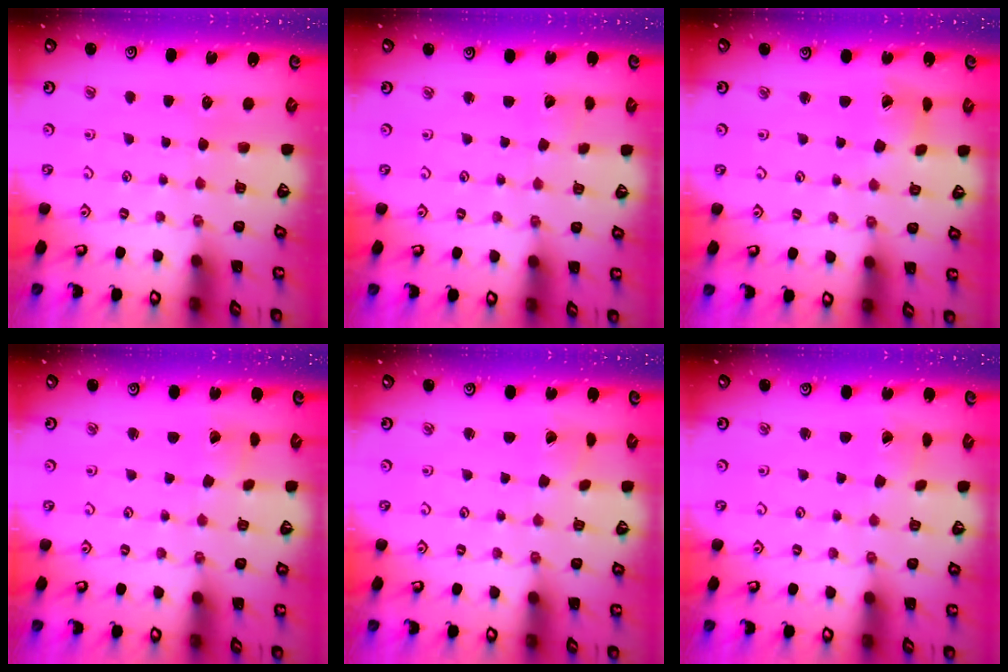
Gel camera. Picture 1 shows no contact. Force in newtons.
{"total": 1.8, "press": 1.8, "slide": 0.2}
{"total": 2.7, "press": 2.6, "slide": 0.4}
{"total": 1.5, "press": 1.5, "slide": 0.2}
{"total": 0.0}
{"total": 0.0}